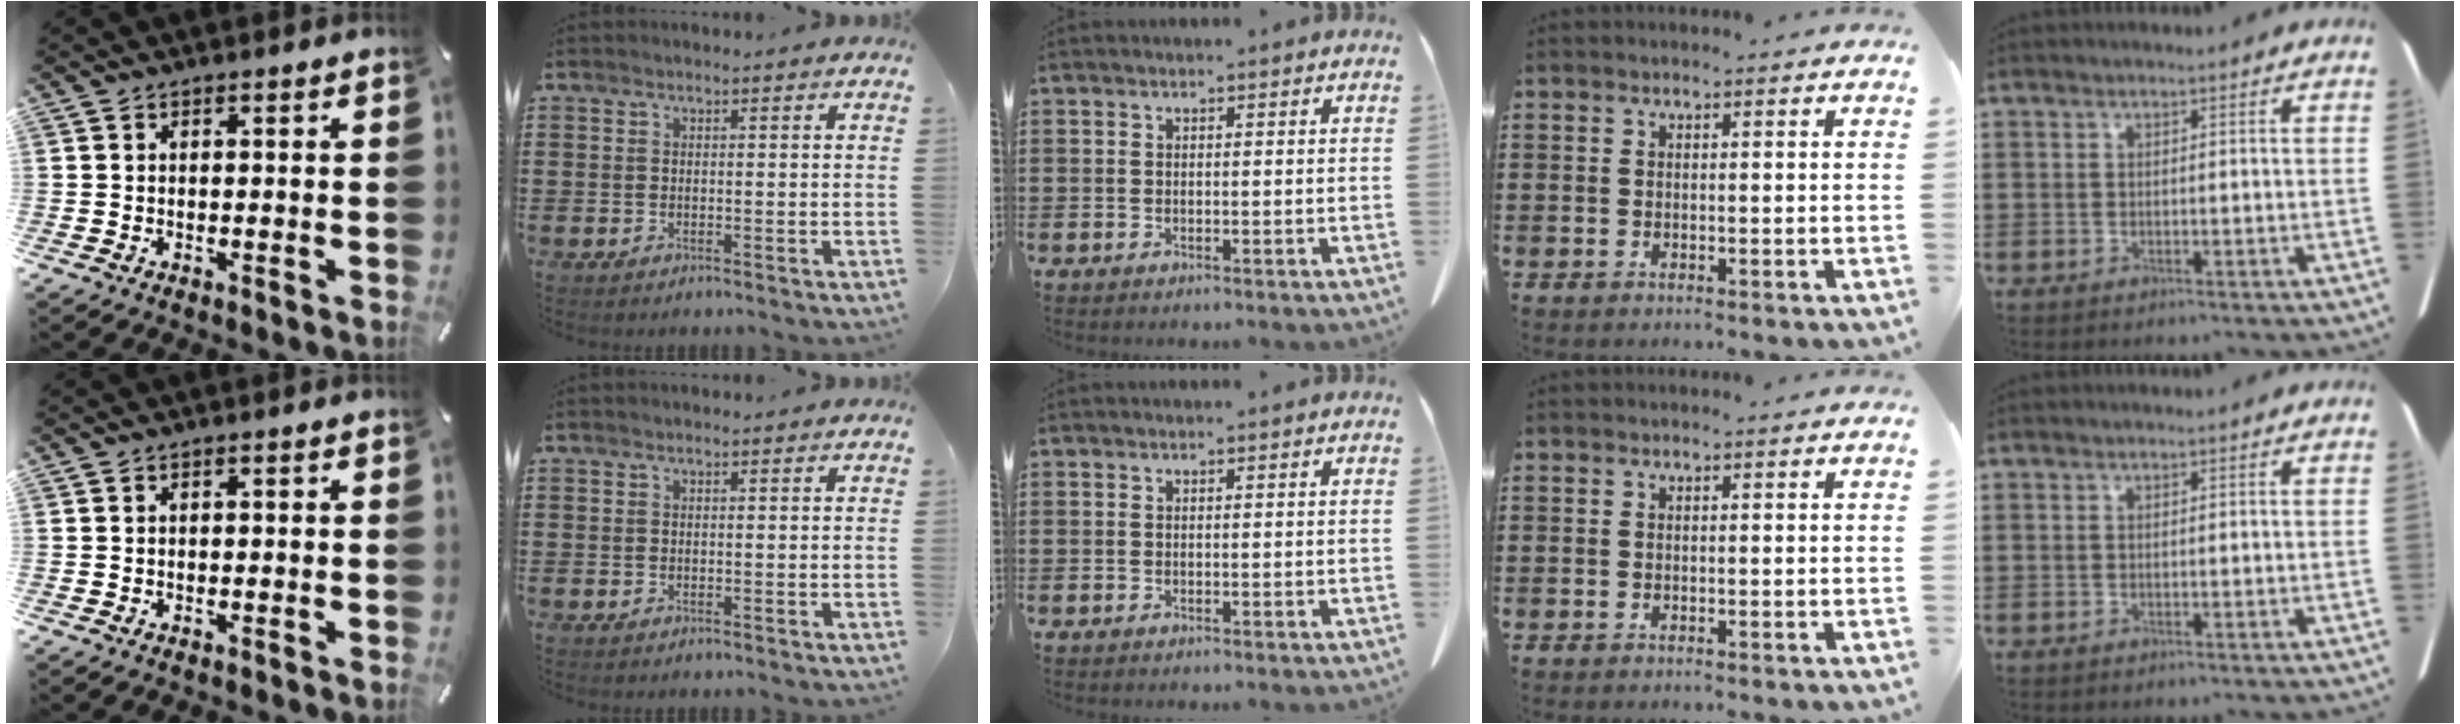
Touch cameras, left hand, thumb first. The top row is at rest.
{}